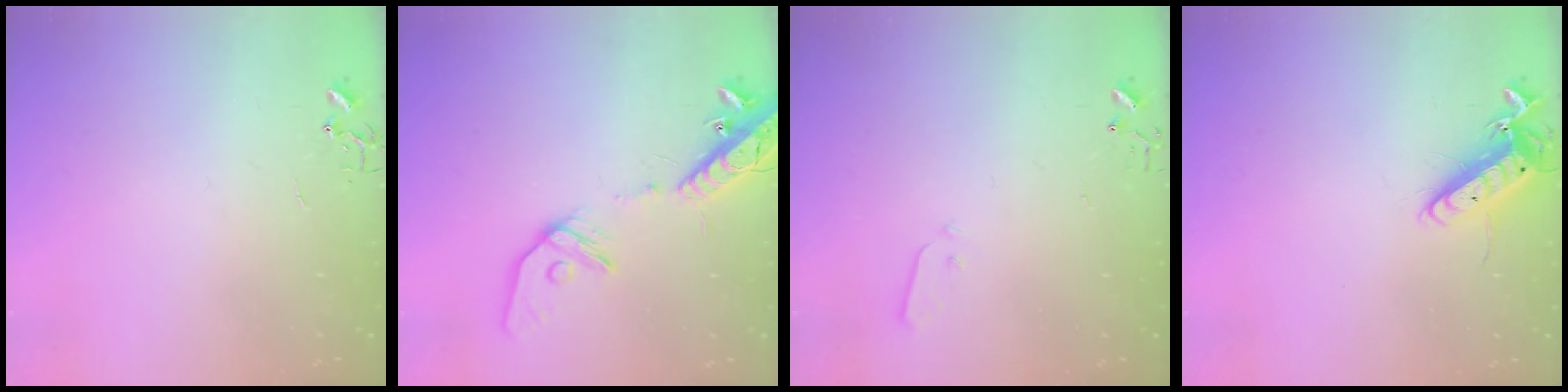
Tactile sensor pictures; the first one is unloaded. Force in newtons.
{"total": 16.7, "press": 16.3, "slide": 3.5}
{"total": 2.8, "press": 2.7, "slide": 0.4}
{"total": 12.5, "press": 12.5, "slide": 1.1}